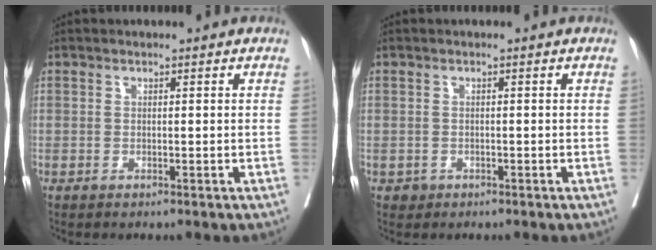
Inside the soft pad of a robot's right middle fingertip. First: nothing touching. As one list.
[{"total": 1.0, "force": [-0.5, 0.9, 0.1], "torque": [0.001, 0.004, -0.005]}]